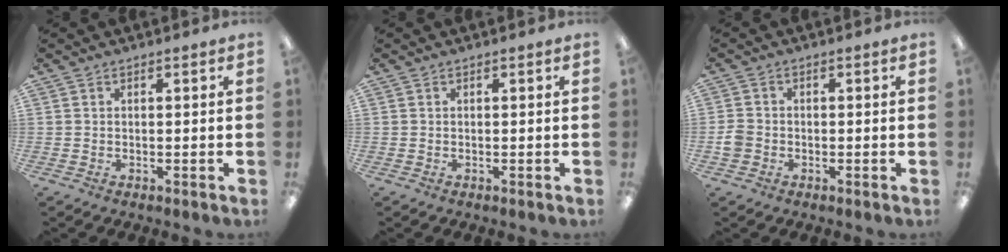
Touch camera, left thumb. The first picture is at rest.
{"total": 0.0}
{"total": 3.0, "force": [-0.8, 2.6, 1.2], "torque": [-0.019, 0.007, -0.015]}